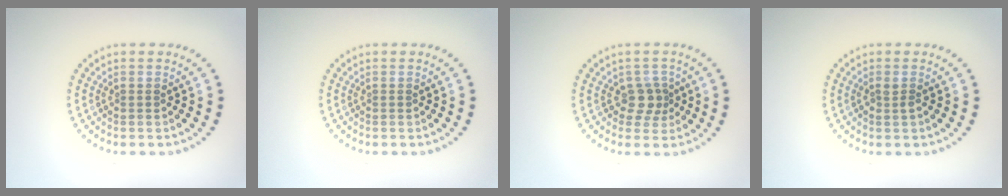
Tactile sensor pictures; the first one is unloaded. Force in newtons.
{"total": 0.0}
{"total": 2.1, "press": 1.7, "slide": 1.3}
{"total": 0.6, "press": 0.6, "slide": 0.1}